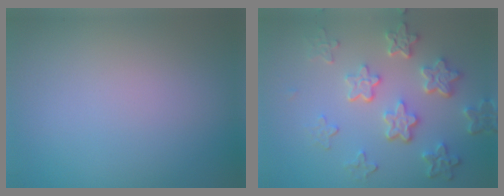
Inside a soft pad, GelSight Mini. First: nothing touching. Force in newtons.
{"total": 5.9, "press": 4.4, "slide": 3.9}